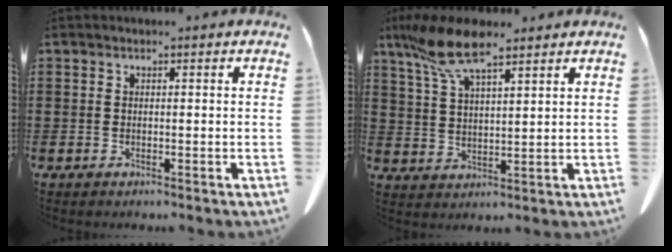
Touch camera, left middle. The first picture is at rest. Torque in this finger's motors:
{"motor_torque": [2.14, 0.00, 0.31, 0.17]}